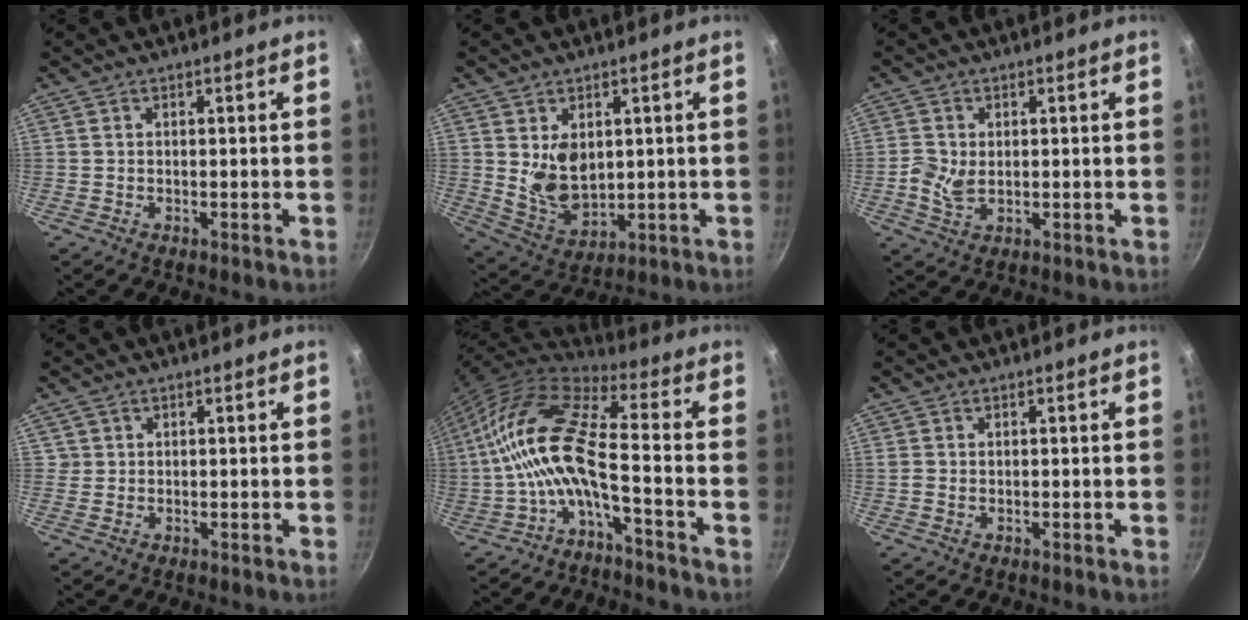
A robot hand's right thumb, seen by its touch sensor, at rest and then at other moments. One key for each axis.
{"total": 8.3, "fx": 1.4, "fy": 5.7, "fz": 5.9, "tx": -0.089, "ty": -0.026, "tz": 0.044}
{"total": 4.3, "fx": -0.1, "fy": 3.0, "fz": 3.1, "tx": -0.067, "ty": -0.002, "tz": -0.001}
{"total": 1.3, "fx": 0.4, "fy": 1.2, "fz": 0.1, "tx": 0.013, "ty": 0.008, "tz": 0.006}
{"total": 14.2, "fx": -3.4, "fy": 4.4, "fz": 13.0, "tx": -0.276, "ty": 0.048, "tz": -0.079}
{"total": 0.6, "fx": 0.0, "fy": 0.6, "fz": 0.2, "tx": -0.005, "ty": 0.002, "tz": 0.000}